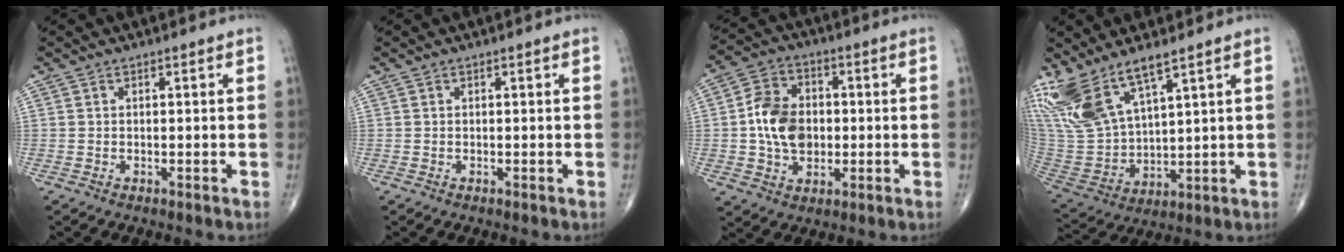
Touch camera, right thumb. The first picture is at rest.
{"total": 0.0}
{"total": 11.2, "force": [-0.1, 8.1, 7.7], "torque": [-0.118, 0.014, -0.006]}
{"total": 15.1, "force": [10.2, 5.1, 9.9], "torque": [-0.209, -0.044, 0.222]}